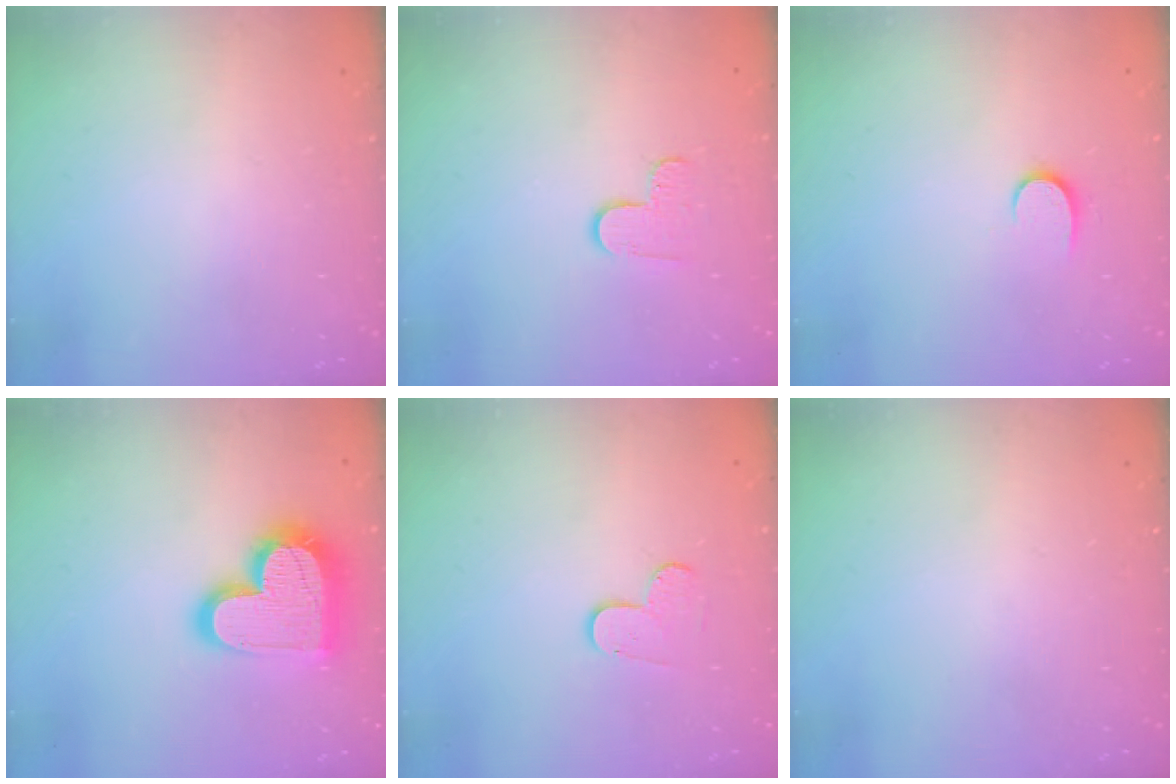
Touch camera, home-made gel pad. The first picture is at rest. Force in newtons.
{"total": 5.4, "press": 5.4, "slide": 0.5}
{"total": 6.5, "press": 6.5, "slide": 0.7}
{"total": 19.8, "press": 19.7, "slide": 1.3}
{"total": 4.0, "press": 4.0, "slide": 0.2}
{"total": 0.0}